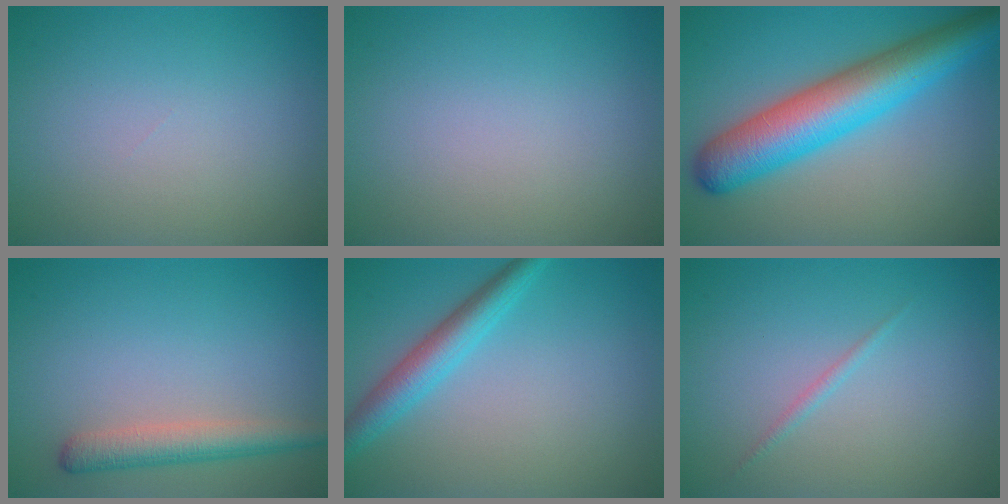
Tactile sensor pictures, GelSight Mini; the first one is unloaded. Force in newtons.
{"total": 0.0}
{"total": 9.0, "press": 9.0, "slide": 0.2}
{"total": 3.3, "press": 3.3, "slide": 0.1}
{"total": 3.6, "press": 3.6, "slide": 0.1}
{"total": 0.7, "press": 0.7, "slide": 0.1}